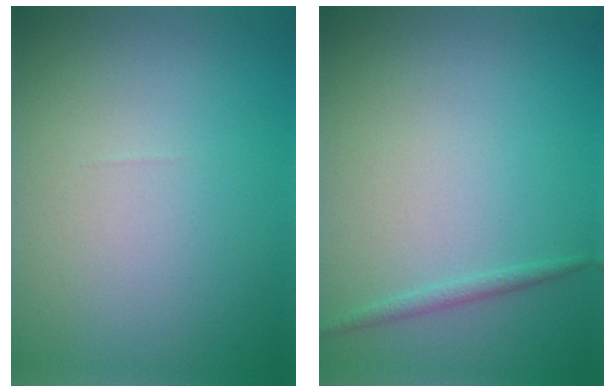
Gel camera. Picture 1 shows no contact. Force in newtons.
{"total": 0.9, "press": 0.9, "slide": 0.1}